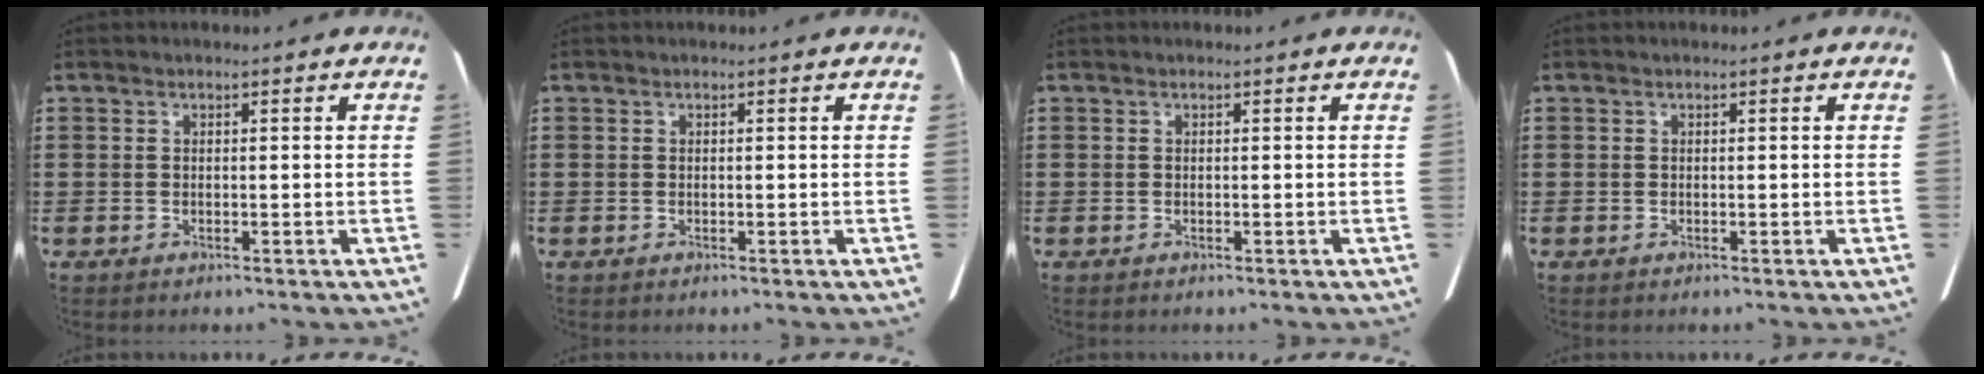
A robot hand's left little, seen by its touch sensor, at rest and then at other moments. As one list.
[{"total": 0.0}, {"total": 0.0}, {"total": 0.0}]